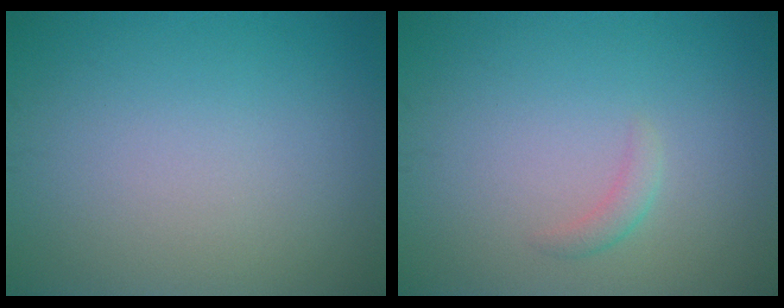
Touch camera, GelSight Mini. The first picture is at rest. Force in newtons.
{"total": 1.1, "press": 1.1, "slide": 0.1}